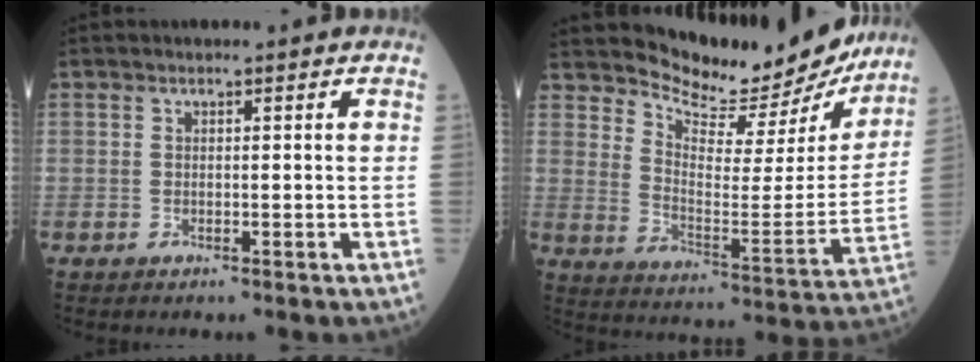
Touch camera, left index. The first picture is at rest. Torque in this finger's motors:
{"motor_torque": [0.88, -1.26, 0.11, 0.10]}